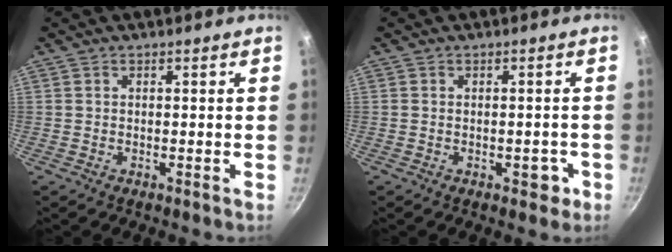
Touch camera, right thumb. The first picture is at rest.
{"total": 3.0, "force": [-1.2, 1.8, 2.1], "torque": [0.000, 0.015, -0.011]}